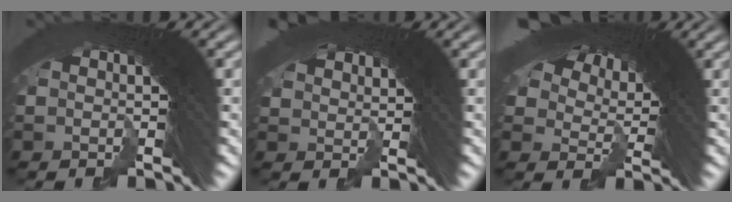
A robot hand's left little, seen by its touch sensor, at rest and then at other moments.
{"total": 0.8, "force": [0.8, 0.1, 0.0], "torque": [0.015, -0.016, 0.025]}
{"total": 5.4, "force": [2.7, 3.5, 3.1], "torque": [-0.049, -0.006, 0.050]}